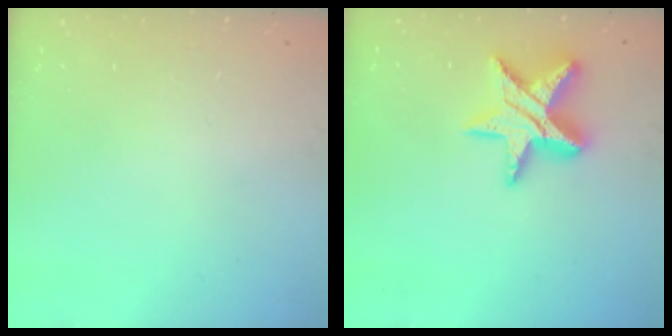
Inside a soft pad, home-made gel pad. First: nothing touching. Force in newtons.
{"total": 15.0, "press": 14.9, "slide": 1.1}